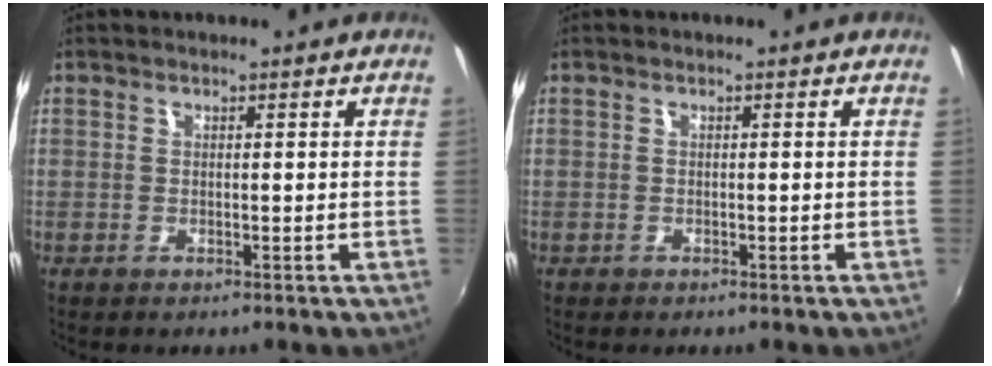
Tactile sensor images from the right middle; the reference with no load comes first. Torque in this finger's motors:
{"motor_torque": [-0.08, -0.12, -0.04, 0.00]}